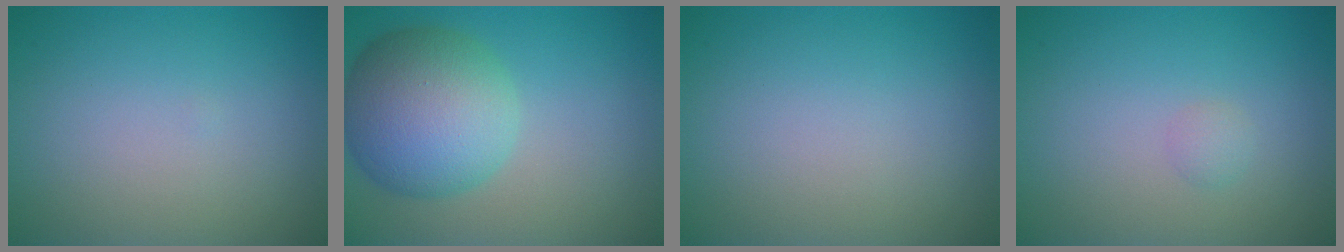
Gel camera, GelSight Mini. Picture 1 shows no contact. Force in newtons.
{"total": 8.8, "press": 8.8, "slide": 0.3}
{"total": 0.0}
{"total": 0.7, "press": 0.7, "slide": 0.0}